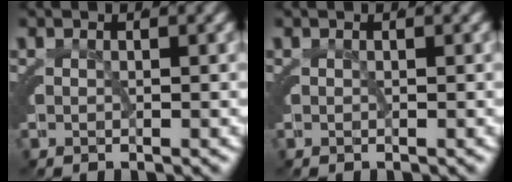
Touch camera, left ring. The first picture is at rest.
{"total": 0.0}